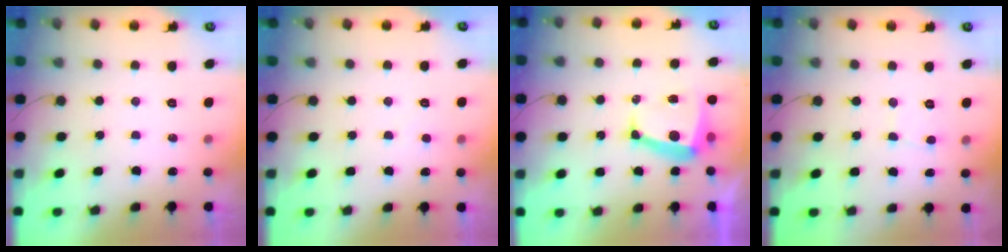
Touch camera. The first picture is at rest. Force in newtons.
{"total": 2.9, "press": 2.9, "slide": 0.3}
{"total": 8.5, "press": 8.4, "slide": 0.7}
{"total": 2.2, "press": 2.2, "slide": 0.2}